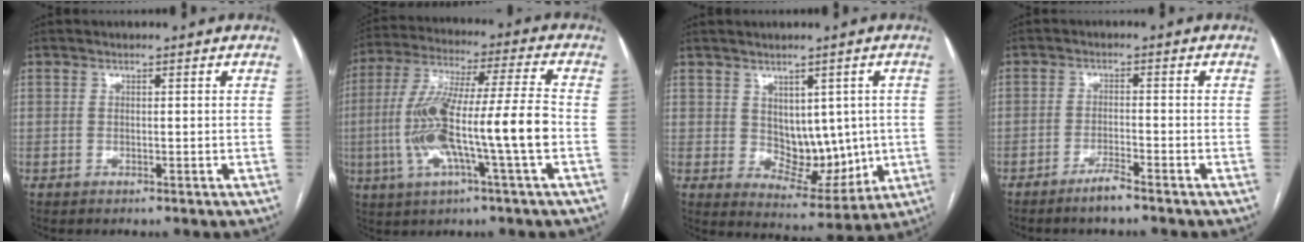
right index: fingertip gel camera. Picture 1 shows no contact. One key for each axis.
{"total": 16.1, "fx": -3.4, "fy": 0.3, "fz": 15.7, "tx": -0.306, "ty": 0.011, "tz": -0.064}
{"total": 8.4, "fx": 0.8, "fy": 5.3, "fz": 6.4, "tx": -0.077, "ty": 0.001, "tz": 0.034}
{"total": 3.1, "fx": -2.5, "fy": 0.0, "fz": 1.8, "tx": -0.036, "ty": -0.002, "tz": -0.049}